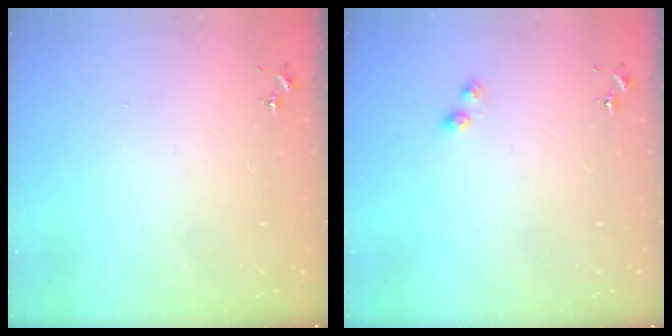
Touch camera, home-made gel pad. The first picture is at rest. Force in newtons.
{"total": 3.5, "press": 3.4, "slide": 0.6}